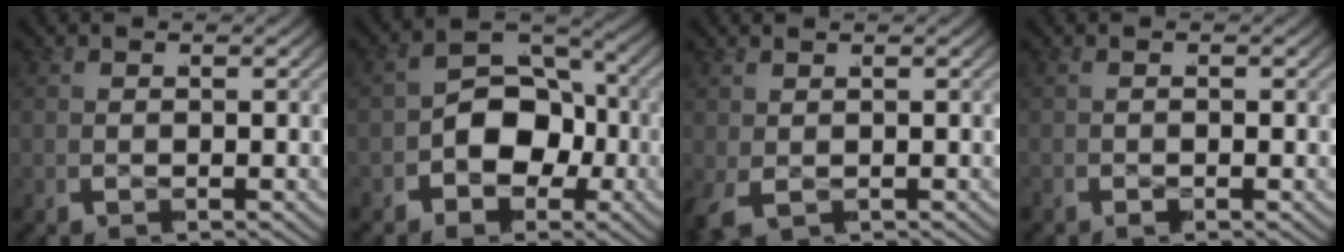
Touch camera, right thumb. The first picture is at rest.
{"total": 7.5, "force": [-2.0, 5.0, 5.2], "torque": [-0.094, -0.012, -0.032]}
{"total": 0.8, "force": [-0.2, 0.7, 0.4], "torque": [-0.011, -0.003, 0.001]}
{"total": 0.5, "force": [-0.5, 0.2, 0.2], "torque": [-0.005, -0.002, -0.009]}